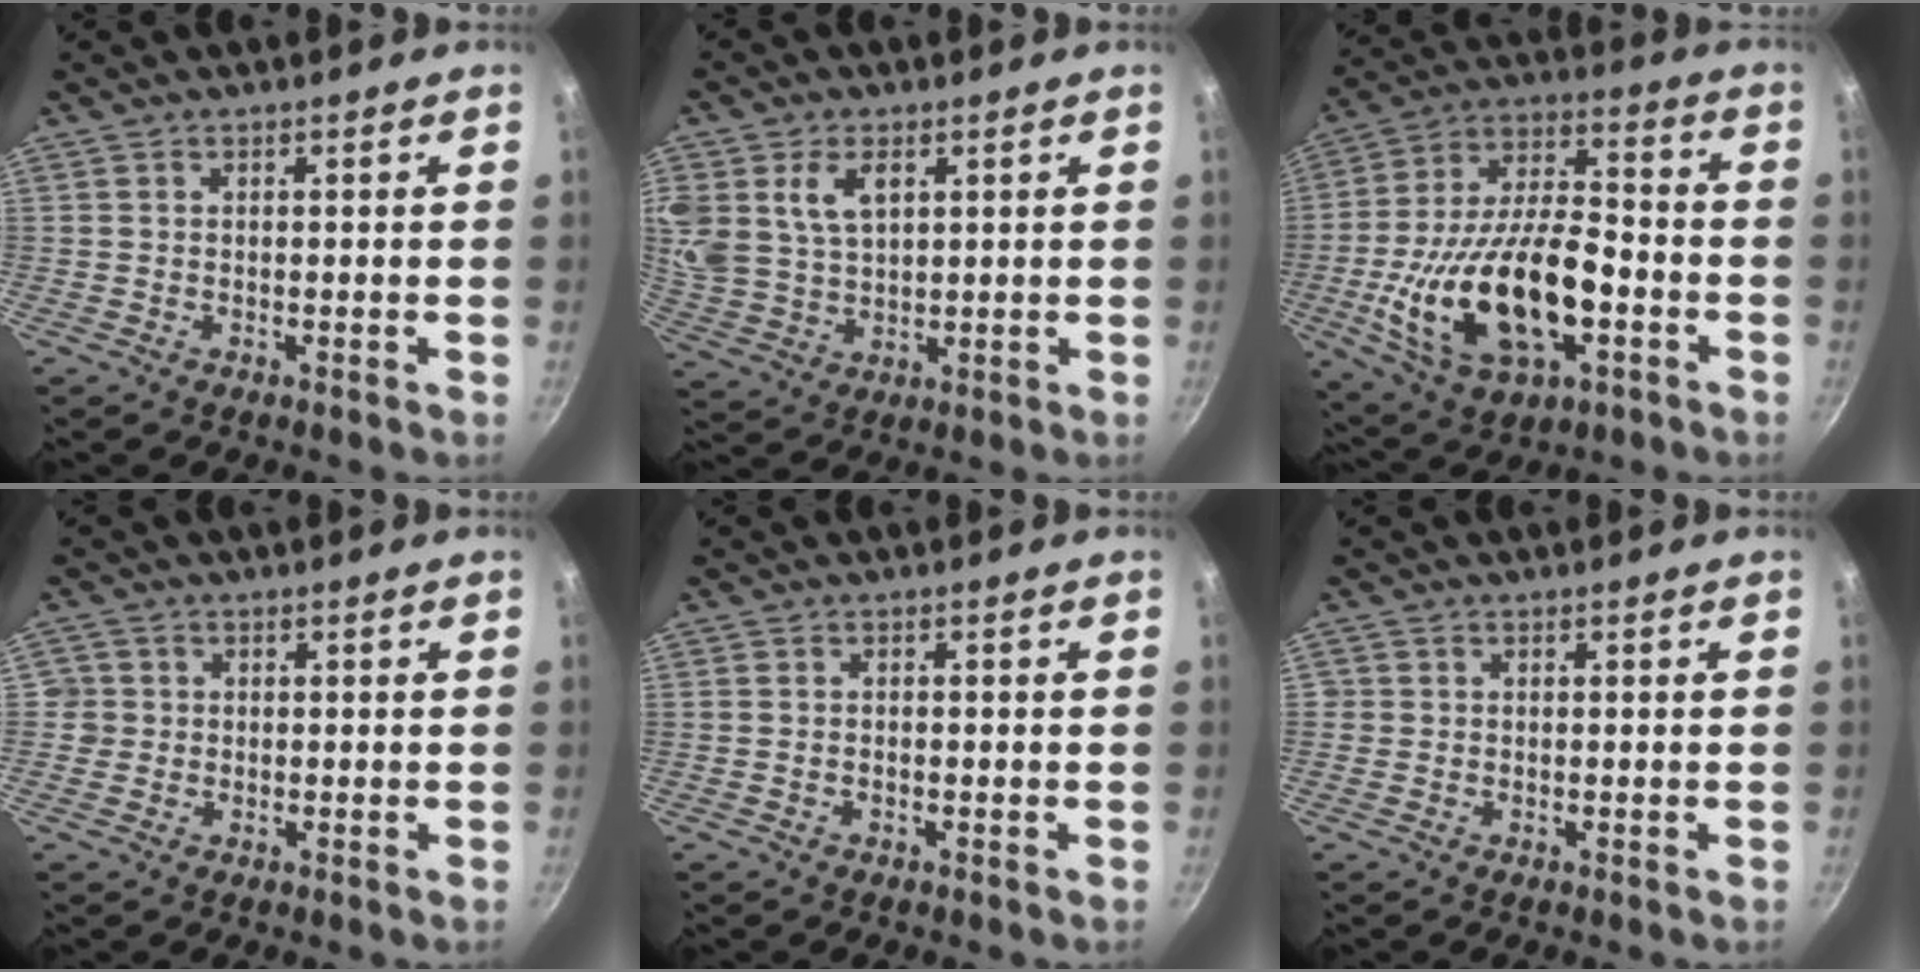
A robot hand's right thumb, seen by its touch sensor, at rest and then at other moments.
{"total": 10.7, "force": [4.1, 7.2, 6.9], "torque": [-0.131, -0.011, 0.086]}
{"total": 24.0, "force": [-6.2, 12.4, 19.6], "torque": [-0.356, 0.030, -0.102]}
{"total": 2.4, "force": [-0.2, 2.4, 0.3], "torque": [0.009, 0.009, -0.006]}
{"total": 0.6, "force": [-0.3, 0.4, 0.4], "torque": [-0.010, 0.004, -0.009]}
{"total": 0.8, "force": [-0.1, 0.8, 0.1], "torque": [0.002, 0.002, -0.003]}